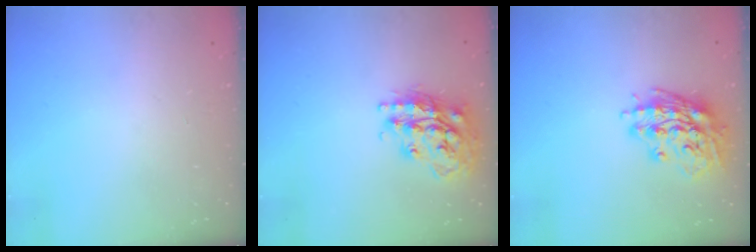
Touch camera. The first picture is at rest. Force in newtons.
{"total": 19.3, "press": 19.3, "slide": 1.4}
{"total": 16.1, "press": 15.9, "slide": 2.1}